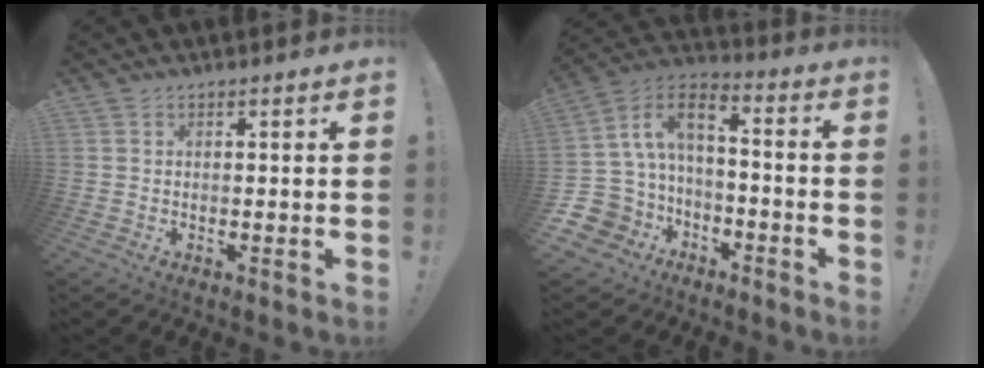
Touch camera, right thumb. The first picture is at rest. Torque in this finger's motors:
{"motor_torque": [0.86, 0.01, 0.75, -0.77, 0.26]}